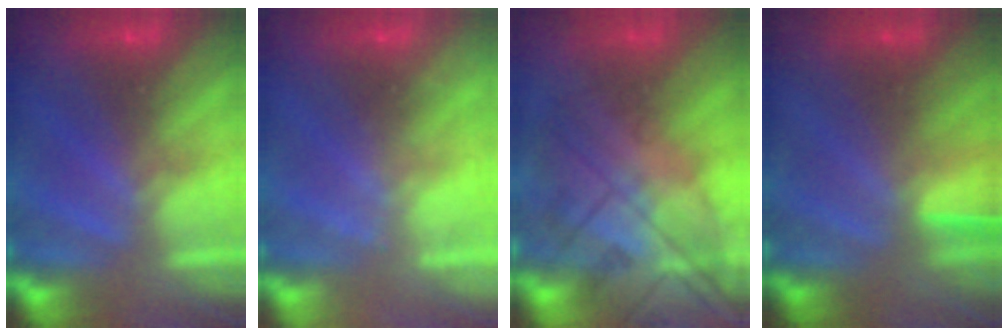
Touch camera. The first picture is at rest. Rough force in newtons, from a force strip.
{"total": 2.4}
{"total": 10.8}
{"total": 1.6}